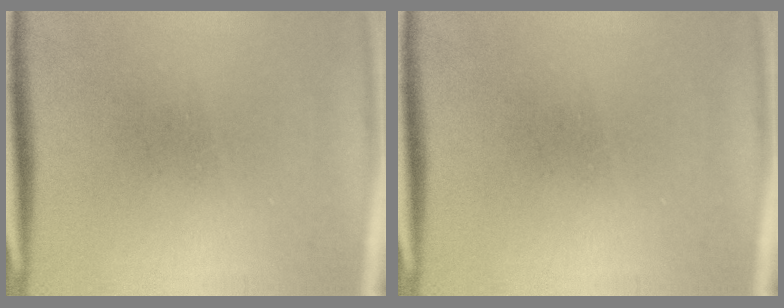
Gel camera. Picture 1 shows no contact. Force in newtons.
{"total": 0.0}